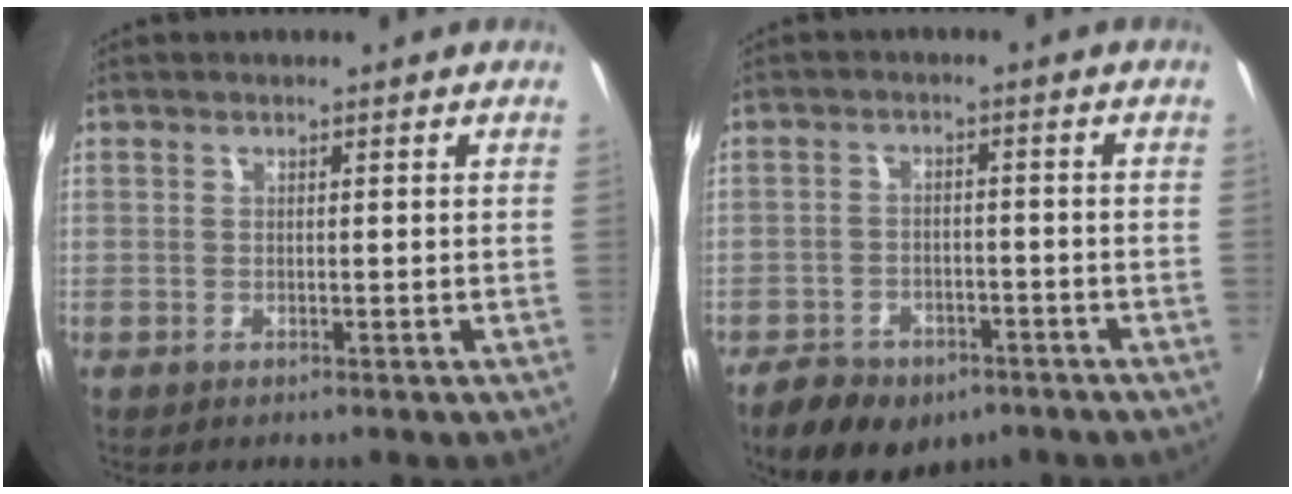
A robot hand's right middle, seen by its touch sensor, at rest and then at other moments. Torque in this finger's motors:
{"motor_torque": [1.15, -1.00, 0.13, 0.04]}